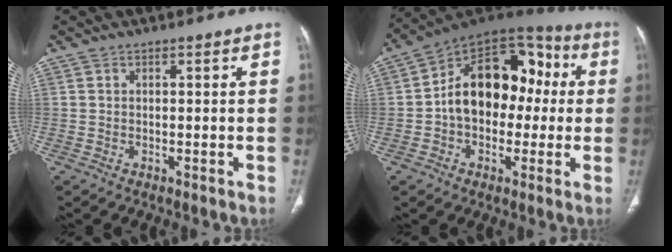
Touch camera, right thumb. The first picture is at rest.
{"total": 18.8, "force": [0.4, 12.9, 13.7], "torque": [-0.166, 0.051, -0.004]}